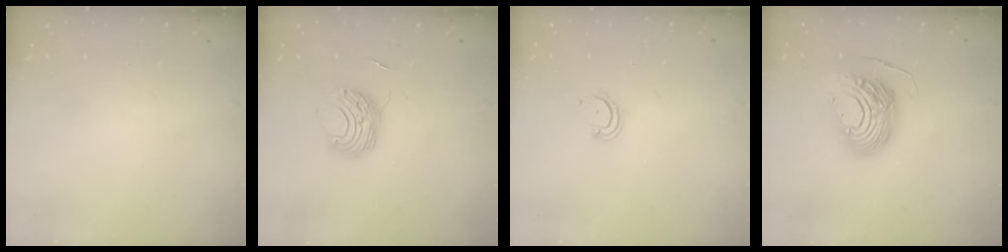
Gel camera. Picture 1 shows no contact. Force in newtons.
{"total": 9.3, "press": 9.3, "slide": 0.5}
{"total": 2.5, "press": 2.5, "slide": 0.2}
{"total": 13.0, "press": 13.0, "slide": 1.1}